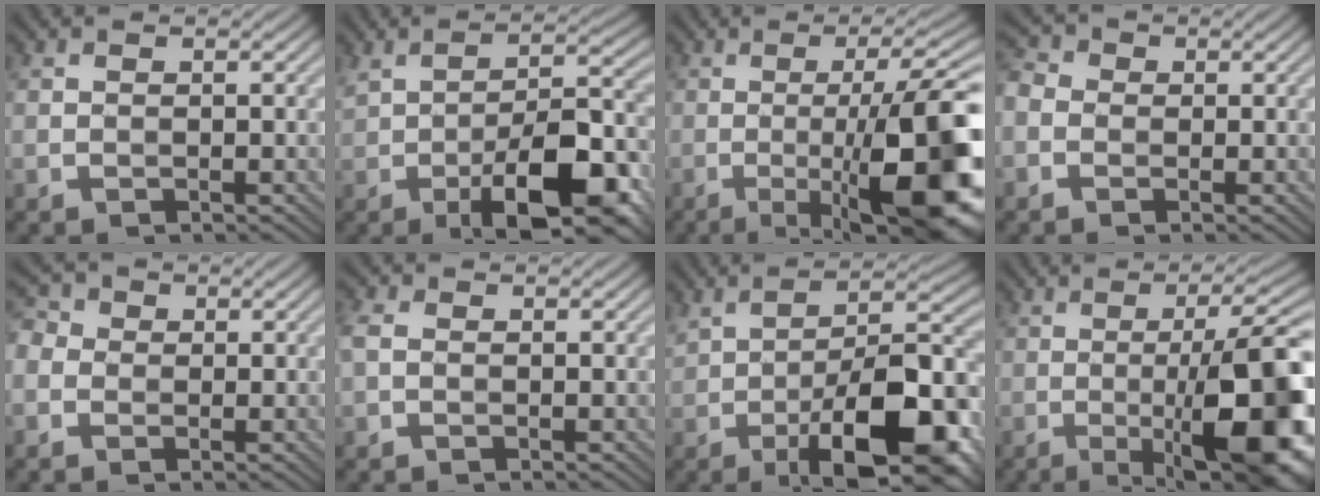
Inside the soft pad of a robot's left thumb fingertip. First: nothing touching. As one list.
[{"total": 12.5, "force": [-4.0, 4.6, 10.9], "torque": [-0.184, -0.010, -0.062]}, {"total": 16.6, "force": [-4.1, 3.9, 15.7], "torque": [-0.184, 0.012, -0.054]}, {"total": 3.3, "force": [-1.0, 2.7, 1.6], "torque": [-0.049, 0.003, -0.030]}, {"total": 3.2, "force": [-0.7, 2.8, 1.4], "torque": [-0.045, 0.006, -0.019]}, {"total": 2.0, "force": [-0.2, 1.3, 1.6], "torque": [-0.051, 0.004, -0.013]}, {"total": 14.8, "force": [-4.8, 5.3, 13.0], "torque": [-0.207, -0.005, -0.076]}, {"total": 16.4, "force": [-3.8, 4.0, 15.4], "torque": [-0.188, 0.011, -0.052]}]